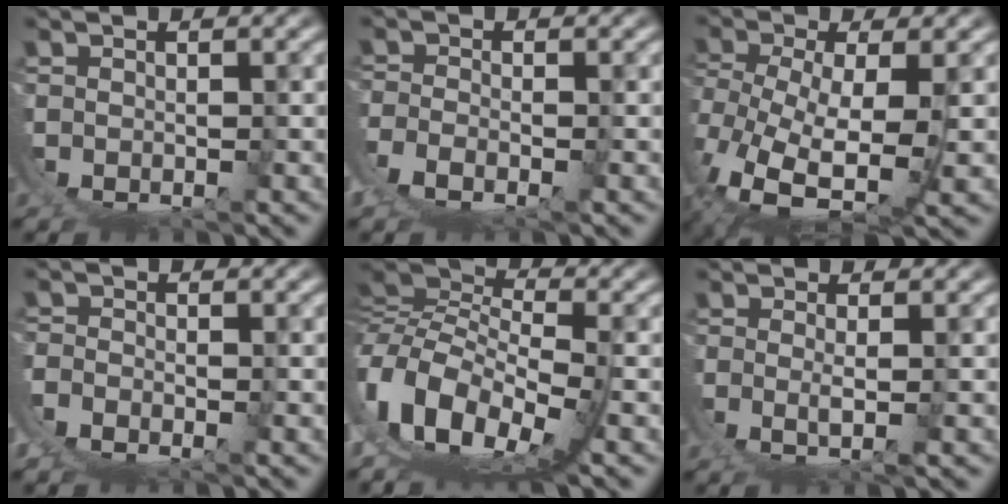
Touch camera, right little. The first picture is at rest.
{"total": 4.4, "force": [0.1, 3.2, 2.9], "torque": [-0.090, -0.021, 0.009]}
{"total": 8.3, "force": [-0.7, 5.1, 6.5], "torque": [-0.174, -0.052, 0.017]}
{"total": 4.5, "force": [-0.3, 3.8, 2.4], "torque": [-0.076, -0.018, -0.003]}
{"total": 12.3, "force": [2.2, 8.0, 9.1], "torque": [-0.204, -0.040, 0.050]}
{"total": 2.5, "force": [1.1, -0.7, 2.2], "torque": [-0.047, -0.012, 0.027]}